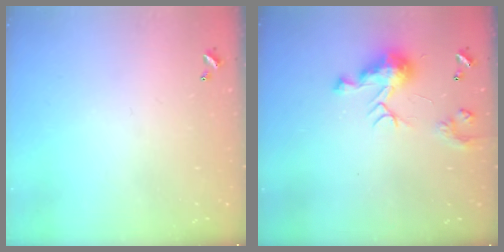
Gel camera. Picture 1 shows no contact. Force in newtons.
{"total": 9.4, "press": 9.4, "slide": 0.8}